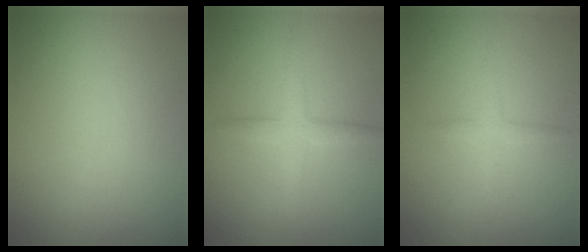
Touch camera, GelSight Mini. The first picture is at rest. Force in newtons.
{"total": 2.7, "press": 2.7, "slide": 0.0}
{"total": 1.3, "press": 1.3, "slide": 0.0}